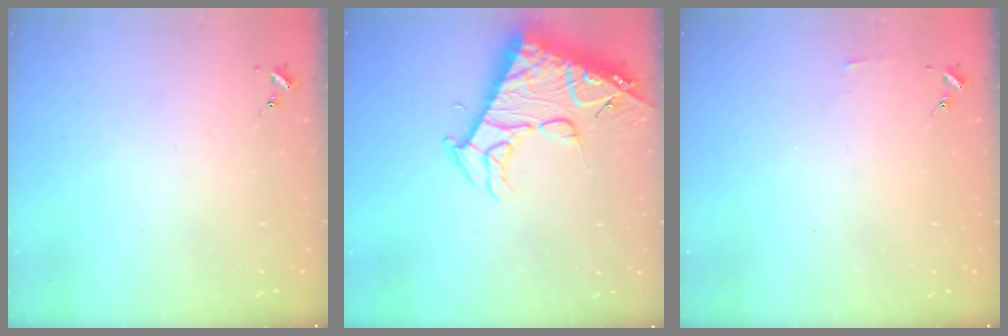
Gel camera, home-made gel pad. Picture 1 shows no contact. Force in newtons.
{"total": 18.5, "press": 18.4, "slide": 1.9}
{"total": 2.8, "press": 2.8, "slide": 0.3}